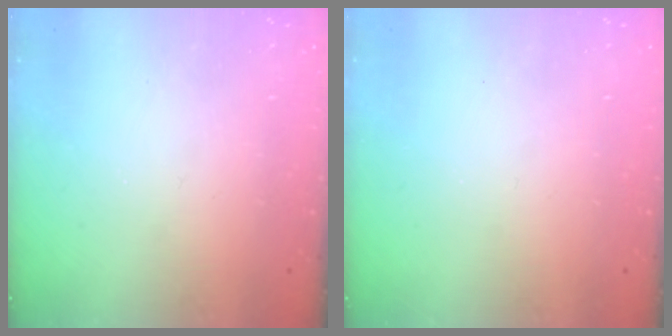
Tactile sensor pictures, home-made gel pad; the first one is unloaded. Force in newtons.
{"total": 0.0}